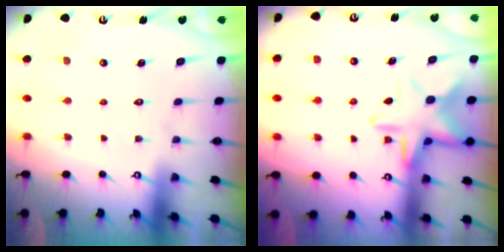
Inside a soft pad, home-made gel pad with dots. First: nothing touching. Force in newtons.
{"total": 11.6, "press": 11.6, "slide": 1.2}